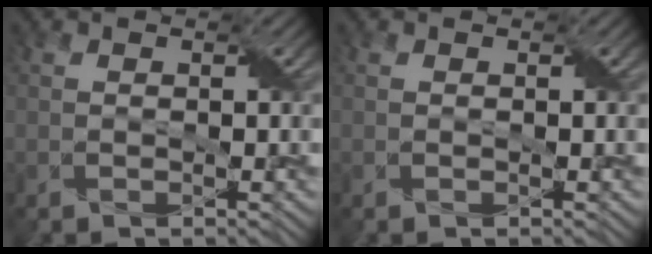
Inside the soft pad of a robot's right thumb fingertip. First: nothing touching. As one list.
[{"total": 0.0}]